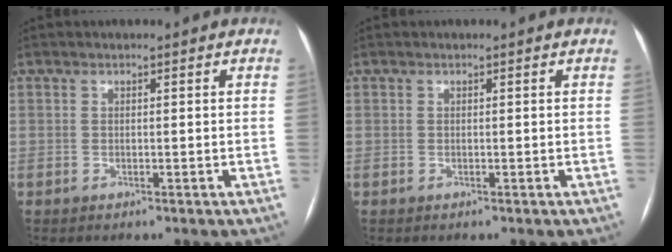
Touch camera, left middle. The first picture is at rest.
{"total": 0.0}